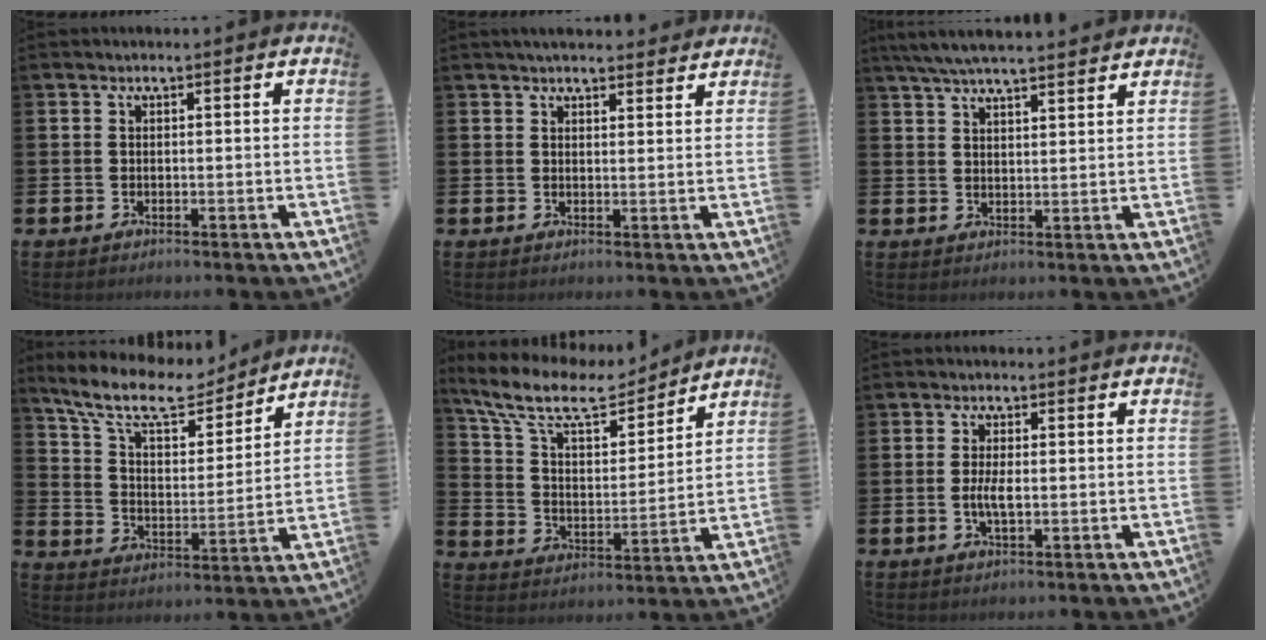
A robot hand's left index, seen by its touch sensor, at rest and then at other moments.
{"total": 3.3, "force": [3.2, 0.6, 0.4], "torque": [-0.005, -0.014, 0.057]}
{"total": 5.8, "force": [5.4, 0.4, 1.9], "torque": [-0.059, -0.014, 0.100]}
{"total": 11.0, "force": [9.7, 3.0, 4.3], "torque": [-0.115, -0.059, 0.168]}
{"total": 11.6, "force": [10.1, 3.2, 4.8], "torque": [-0.135, -0.058, 0.175]}
{"total": 2.8, "force": [-0.3, 1.0, 2.6], "torque": [-0.047, 0.000, -0.006]}